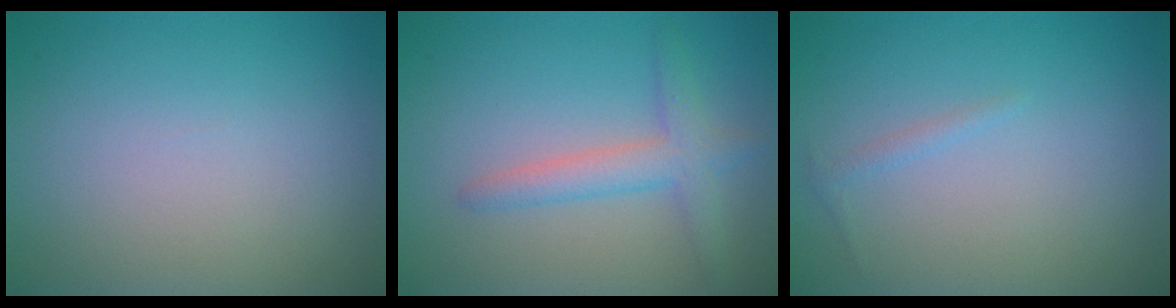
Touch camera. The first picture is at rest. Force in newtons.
{"total": 3.0, "press": 3.0, "slide": 0.1}
{"total": 0.6, "press": 0.6, "slide": 0.1}